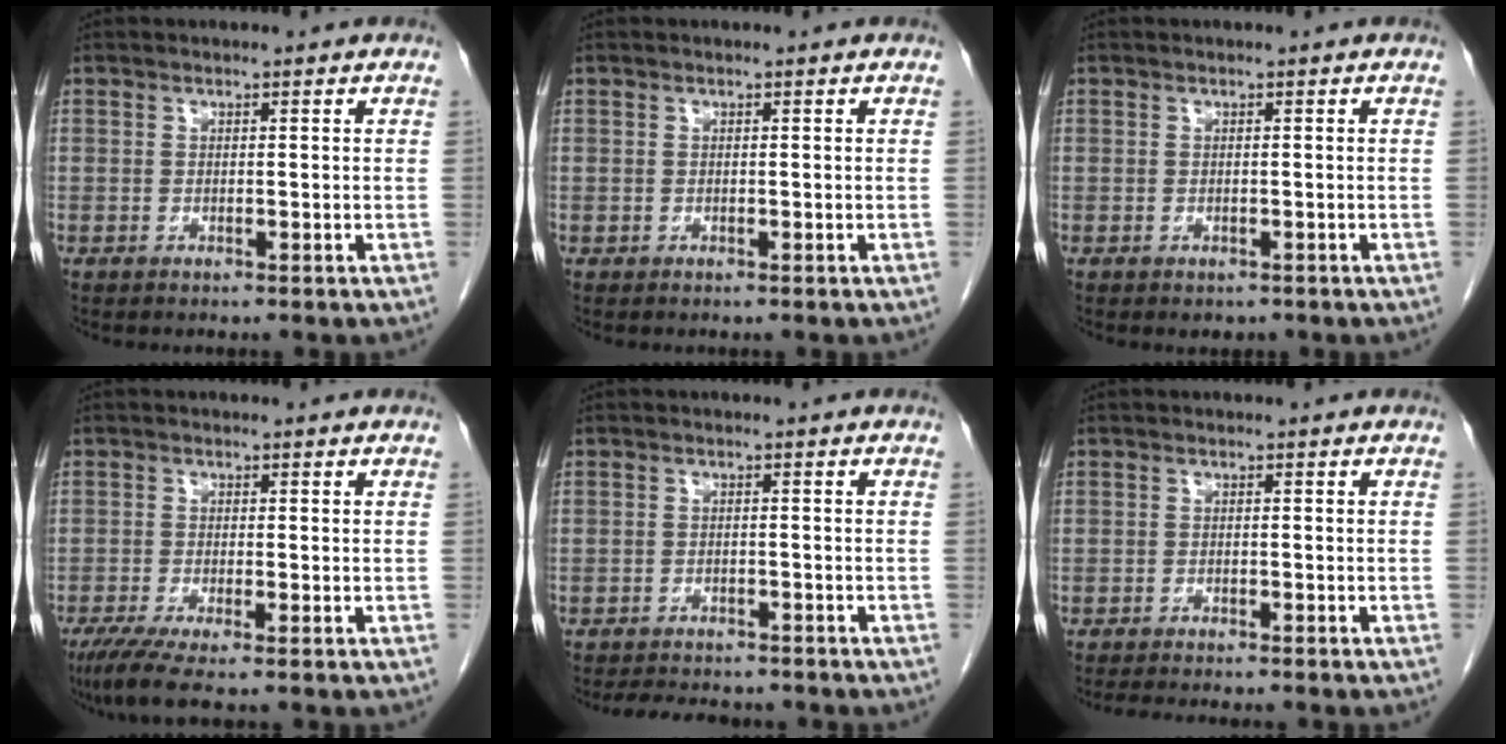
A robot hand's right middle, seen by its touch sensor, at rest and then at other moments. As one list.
[{"total": 0.0}, {"total": 1.0, "force": [-0.6, 0.7, 0.4], "torque": [-0.006, 0.000, -0.003]}, {"total": 4.9, "force": [-3.4, 0.1, 3.5], "torque": [-0.062, -0.015, -0.062]}, {"total": 7.3, "force": [-6.6, 2.1, 2.4], "torque": [-0.034, -0.003, -0.088]}, {"total": 6.3, "force": [-5.6, 0.7, 2.9], "torque": [-0.035, -0.010, -0.079]}]